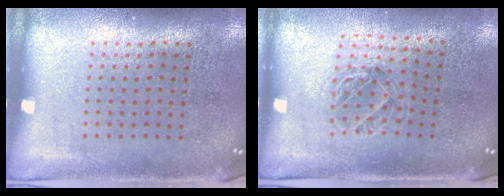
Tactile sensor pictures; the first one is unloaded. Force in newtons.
{"total": 1.0, "press": 1.0, "slide": 0.2}